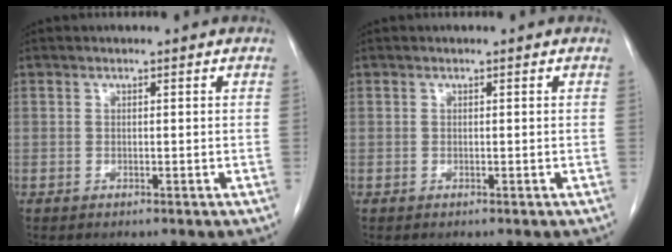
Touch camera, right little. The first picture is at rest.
{"total": 0.0}